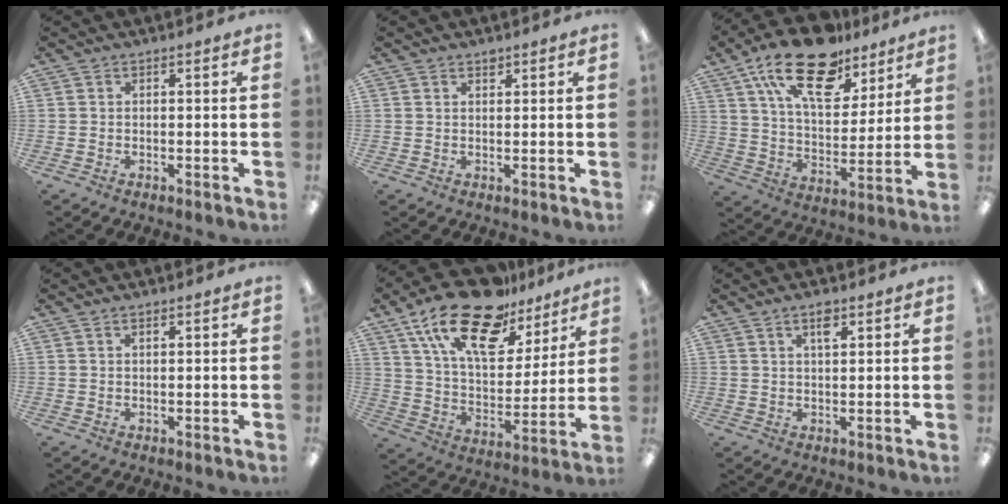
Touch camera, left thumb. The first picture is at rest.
{"total": 1.3, "force": [1.1, 0.6, 0.5], "torque": [-0.003, -0.004, 0.019]}
{"total": 20.6, "force": [13.5, 9.8, 12.0], "torque": [-0.205, -0.070, 0.237]}
{"total": 1.0, "force": [0.7, 0.4, 0.6], "torque": [-0.006, -0.003, 0.011]}
{"total": 22.4, "force": [14.7, 10.3, 13.4], "torque": [-0.244, -0.080, 0.256]}
{"total": 3.7, "force": [2.2, 1.4, 2.7], "torque": [-0.042, -0.002, 0.034]}